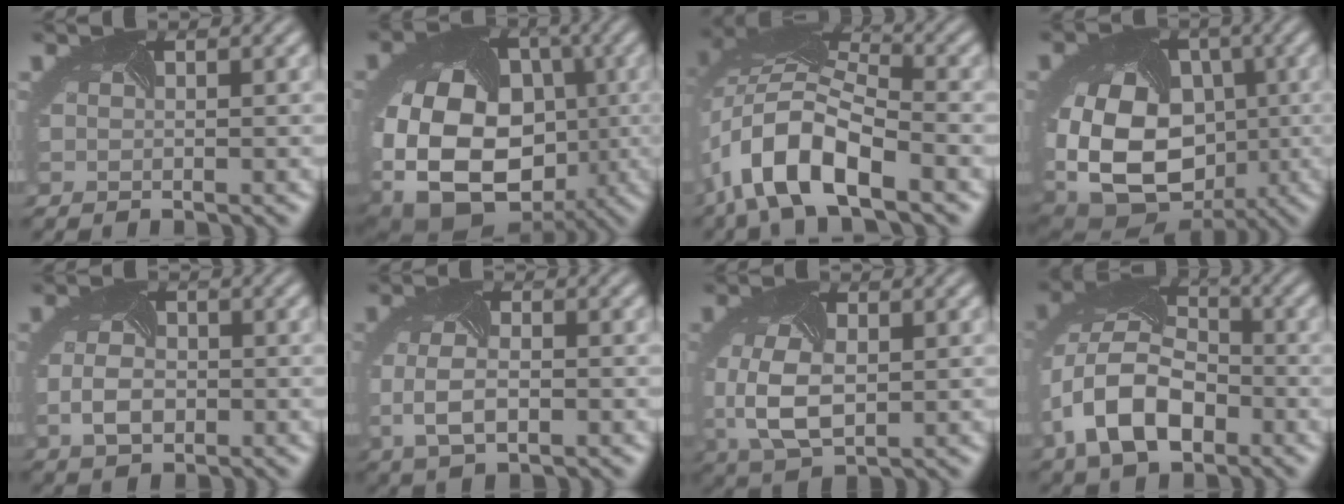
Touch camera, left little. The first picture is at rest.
{"total": 20.5, "force": [-3.8, 16.3, 11.8], "torque": [-0.244, -0.034, -0.064]}
{"total": 10.4, "force": [-5.8, 4.1, 7.6], "torque": [-0.158, 0.001, -0.105]}
{"total": 18.8, "force": [-2.2, 14.8, 11.5], "torque": [-0.241, -0.028, -0.038]}
{"total": 3.0, "force": [-1.1, 2.0, 1.9], "torque": [-0.046, -0.003, -0.014]}
{"total": 3.7, "force": [-1.1, 1.9, 3.0], "torque": [-0.072, -0.007, -0.011]}
{"total": 5.9, "force": [-1.1, 3.7, 4.5], "torque": [-0.129, -0.014, -0.005]}
{"total": 9.5, "force": [-4.0, 5.9, 6.4], "torque": [-0.151, -0.011, -0.071]}